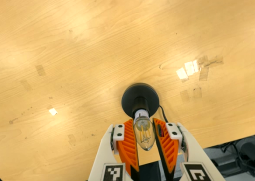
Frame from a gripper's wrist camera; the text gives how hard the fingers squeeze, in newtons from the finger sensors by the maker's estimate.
{"total": 8.6, "left": 7.7, "right": 9.4}